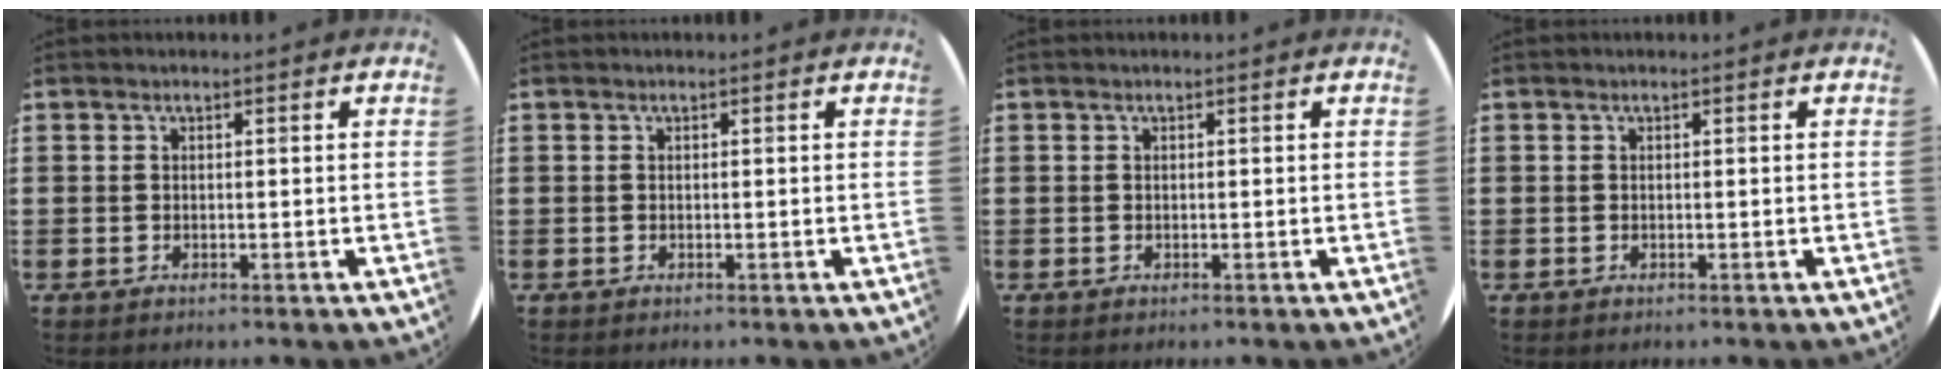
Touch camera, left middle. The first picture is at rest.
{"total": 0.0}
{"total": 0.0}
{"total": 0.0}